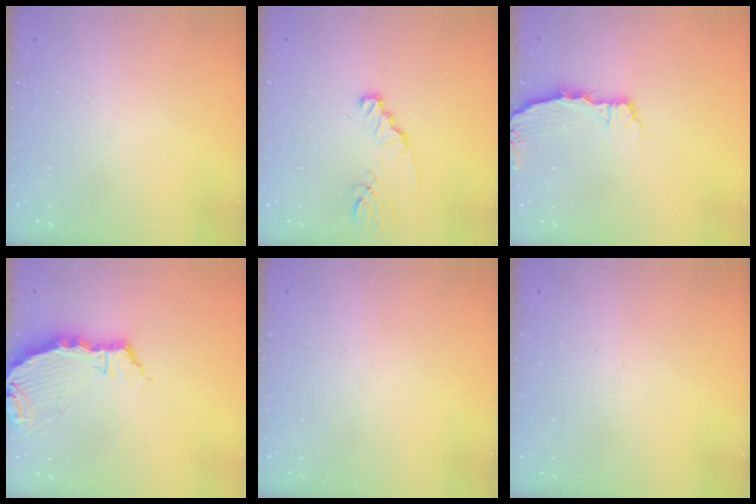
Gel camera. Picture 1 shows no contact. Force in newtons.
{"total": 2.7, "press": 2.7, "slide": 0.4}
{"total": 2.4, "press": 2.4, "slide": 0.3}
{"total": 7.4, "press": 6.4, "slide": 3.7}
{"total": 0.0}
{"total": 0.0}